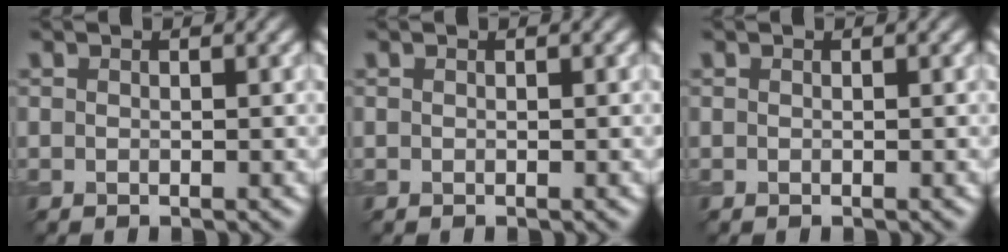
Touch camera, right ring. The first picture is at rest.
{"total": 0.0}
{"total": 0.0}